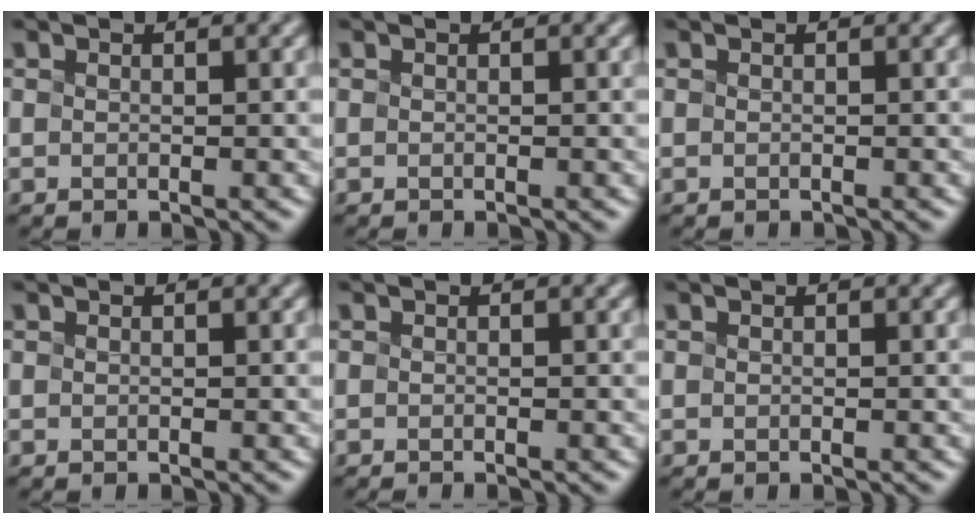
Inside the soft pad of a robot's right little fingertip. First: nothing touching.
{"total": 0.0}
{"total": 0.0}
{"total": 0.0}
{"total": 0.6, "force": [-0.6, 0.0, 0.2], "torque": [0.001, -0.009, -0.009]}
{"total": 0.0}